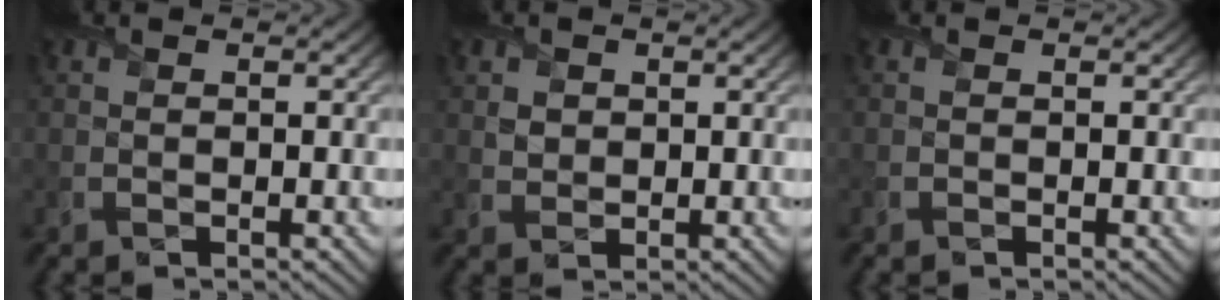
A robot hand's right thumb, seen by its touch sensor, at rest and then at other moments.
{"total": 1.9, "force": [0.9, 1.6, 0.6], "torque": [-0.020, -0.004, 0.017]}
{"total": 0.0}